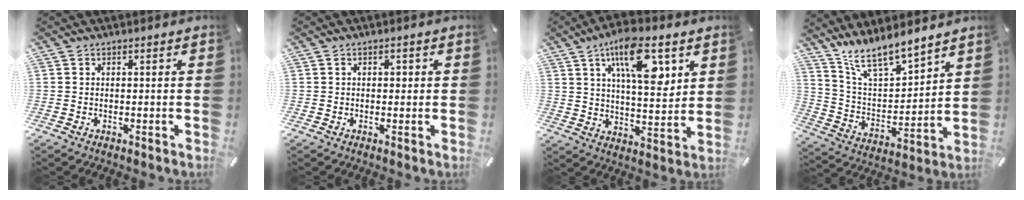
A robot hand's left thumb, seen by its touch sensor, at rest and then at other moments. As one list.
[{"total": 1.4, "force": [0.1, 1.1, 1.0], "torque": [-0.020, 0.008, -0.002]}, {"total": 15.6, "force": [7.9, 6.5, 11.8], "torque": [-0.184, -0.024, 0.130]}, {"total": 10.8, "force": [10.5, 1.9, 2.1], "torque": [-0.069, -0.090, 0.194]}]